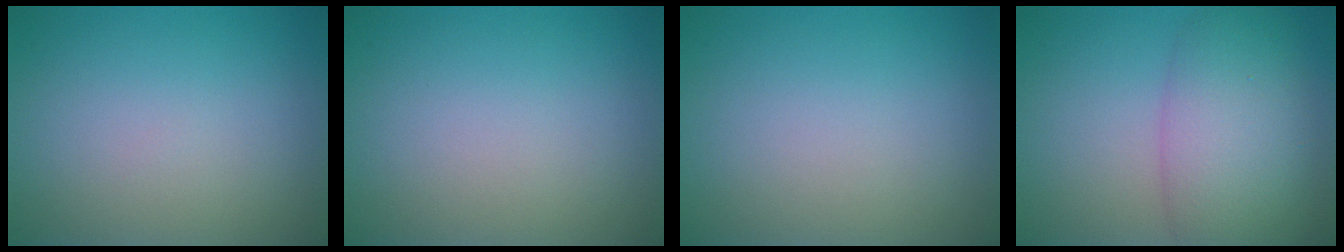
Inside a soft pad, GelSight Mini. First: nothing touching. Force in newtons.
{"total": 0.0}
{"total": 0.0}
{"total": 7.5, "press": 7.5, "slide": 0.4}